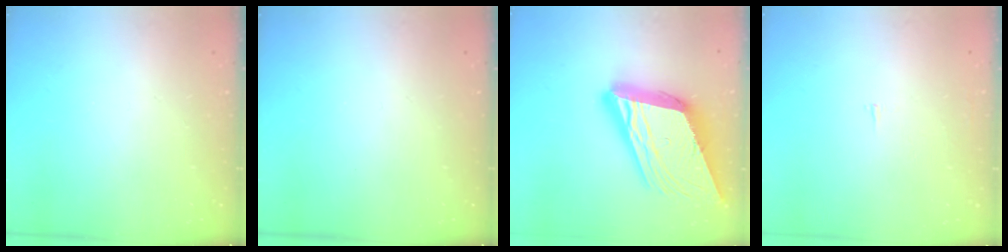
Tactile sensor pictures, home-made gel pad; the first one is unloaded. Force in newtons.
{"total": 0.0}
{"total": 27.2, "press": 26.9, "slide": 4.5}
{"total": 2.1, "press": 2.1, "slide": 0.2}